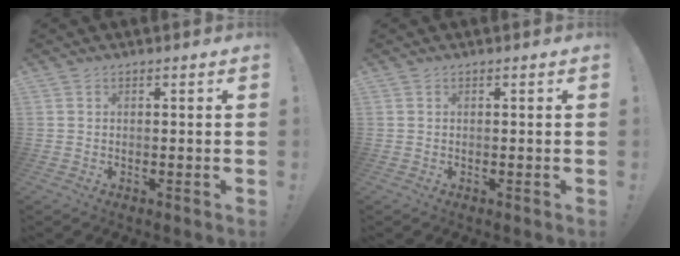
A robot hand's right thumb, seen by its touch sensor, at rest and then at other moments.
{"total": 0.0}